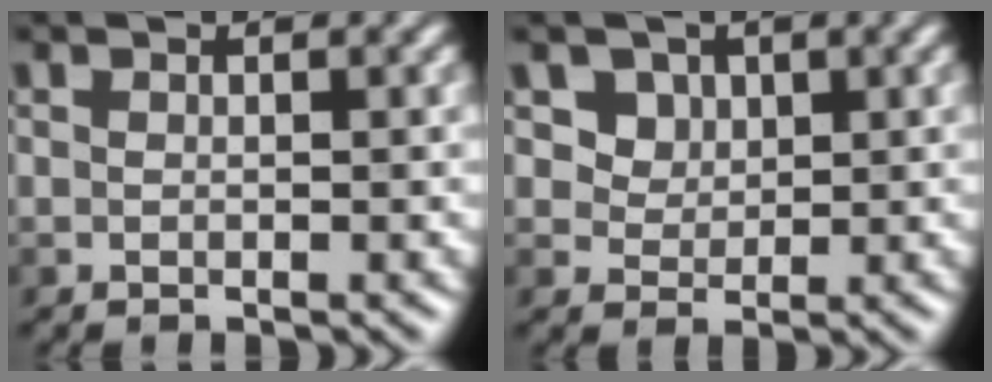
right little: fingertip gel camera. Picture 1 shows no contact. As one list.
[{"total": 3.5, "force": [1.8, 2.7, 1.5], "torque": [-0.042, -0.010, 0.045]}]